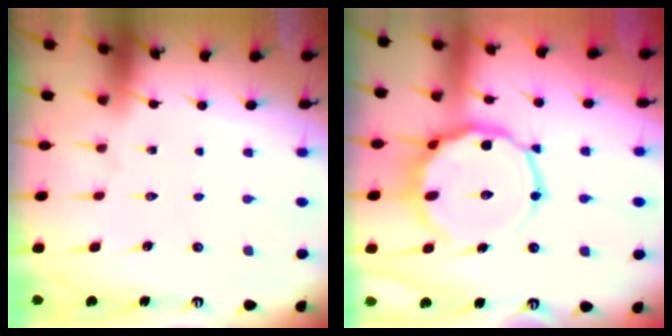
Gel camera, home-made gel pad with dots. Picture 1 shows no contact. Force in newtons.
{"total": 14.5, "press": 14.4, "slide": 1.5}